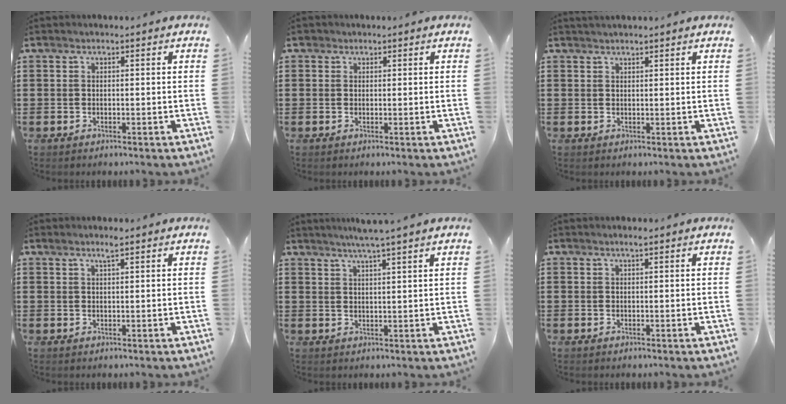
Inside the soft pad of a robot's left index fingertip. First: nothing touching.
{"total": 0.9, "force": [0.6, 0.7, 0.1], "torque": [-0.006, 0.005, 0.011]}
{"total": 1.0, "force": [1.0, 0.2, 0.1], "torque": [-0.003, 0.000, 0.020]}
{"total": 1.9, "force": [1.3, 0.1, 1.4], "torque": [-0.029, 0.000, 0.023]}
{"total": 3.7, "force": [3.1, -0.9, 1.8], "torque": [-0.041, -0.009, 0.053]}
{"total": 0.8, "force": [0.5, 0.0, 0.6], "torque": [-0.011, 0.001, 0.009]}